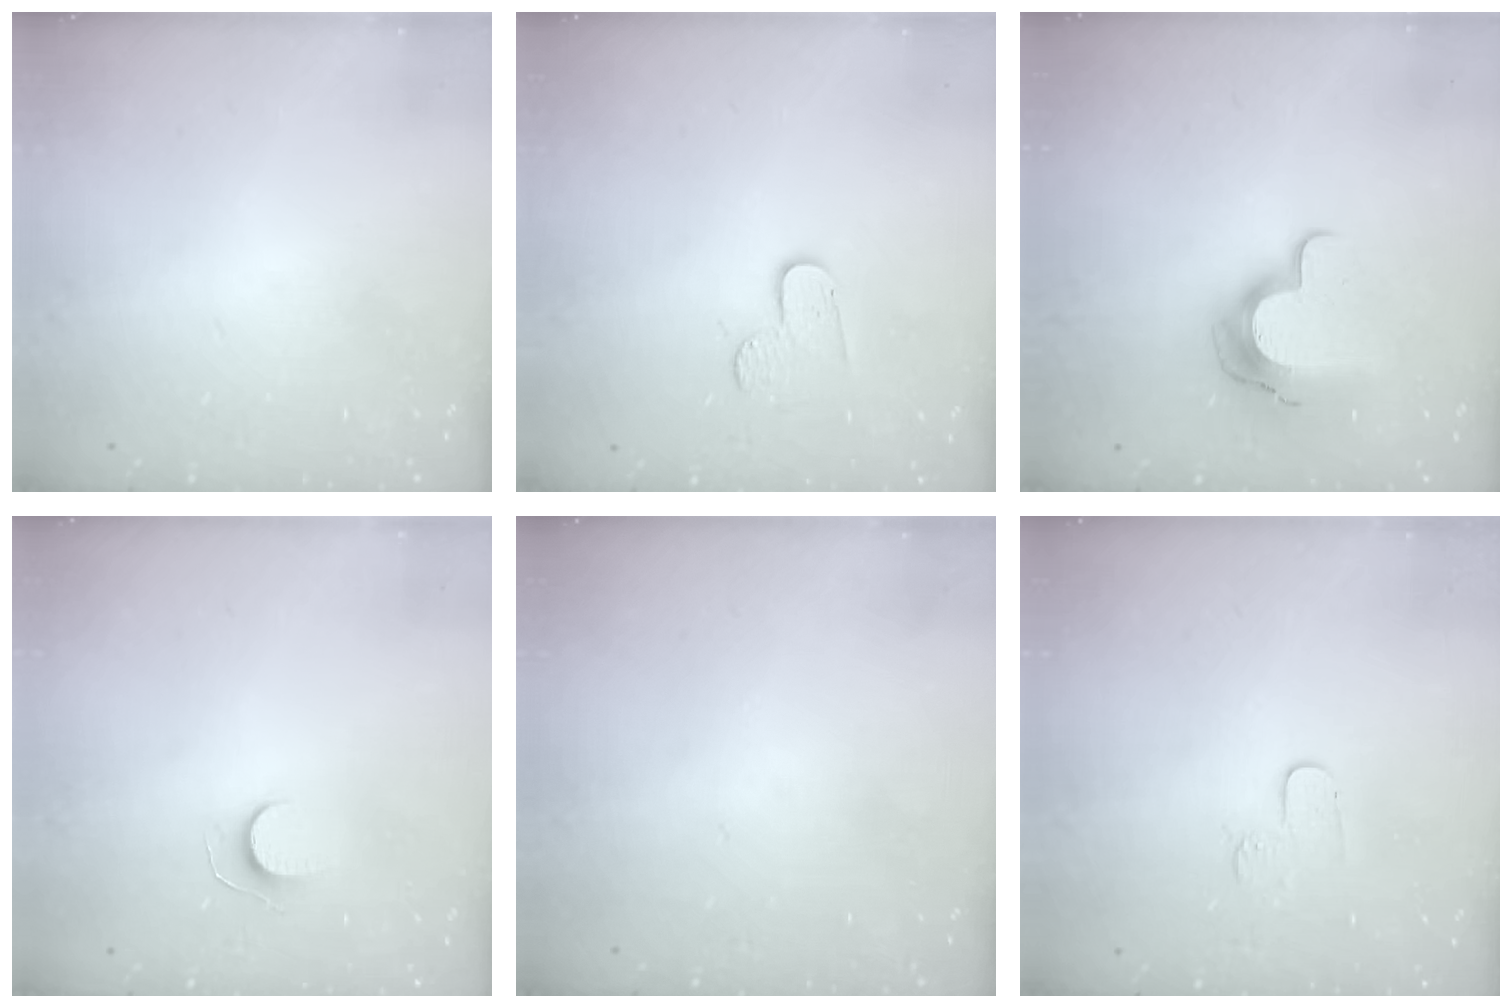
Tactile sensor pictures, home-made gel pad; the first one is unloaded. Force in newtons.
{"total": 4.1, "press": 4.1, "slide": 0.3}
{"total": 12.1, "press": 12.0, "slide": 0.9}
{"total": 5.4, "press": 5.4, "slide": 0.5}
{"total": 0.0}
{"total": 4.1, "press": 4.0, "slide": 0.4}